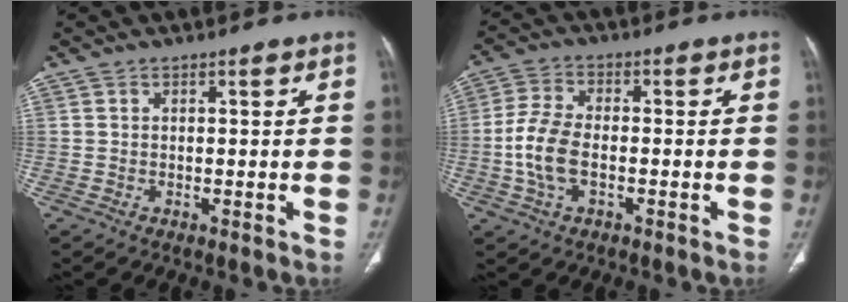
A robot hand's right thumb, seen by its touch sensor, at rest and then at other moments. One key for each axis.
{"total": 8.3, "fx": -1.6, "fy": 4.8, "fz": 6.7, "tx": -0.146, "ty": 0.014, "tz": -0.033}